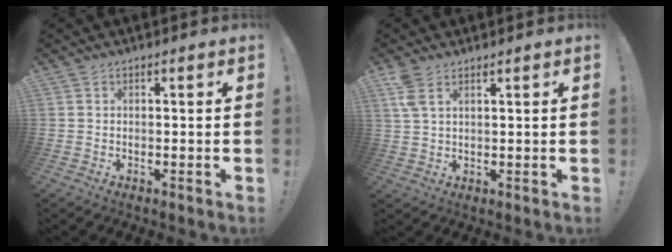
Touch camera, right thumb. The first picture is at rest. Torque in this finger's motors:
{"motor_torque": [0.19, 0.24, 0.05, 0.03, 0.00]}